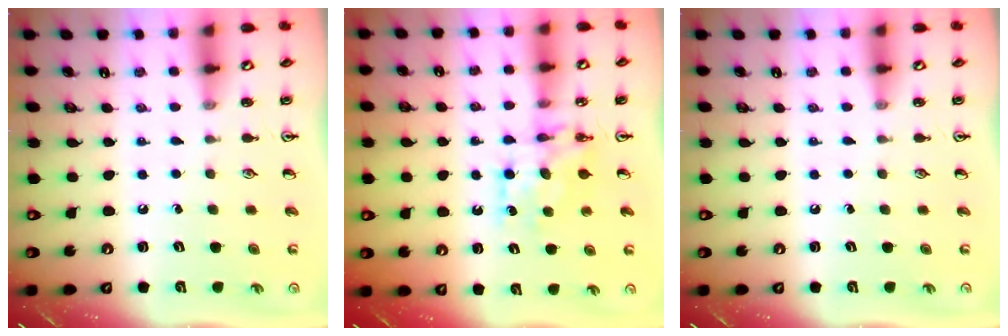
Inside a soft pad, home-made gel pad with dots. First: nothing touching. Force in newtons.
{"total": 7.9, "press": 7.9, "slide": 0.5}
{"total": 0.0}